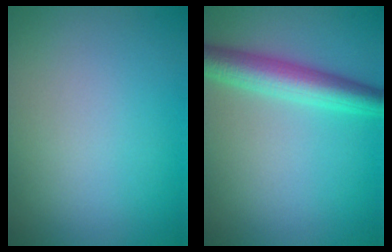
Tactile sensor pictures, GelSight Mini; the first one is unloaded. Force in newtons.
{"total": 4.7, "press": 4.7, "slide": 0.0}